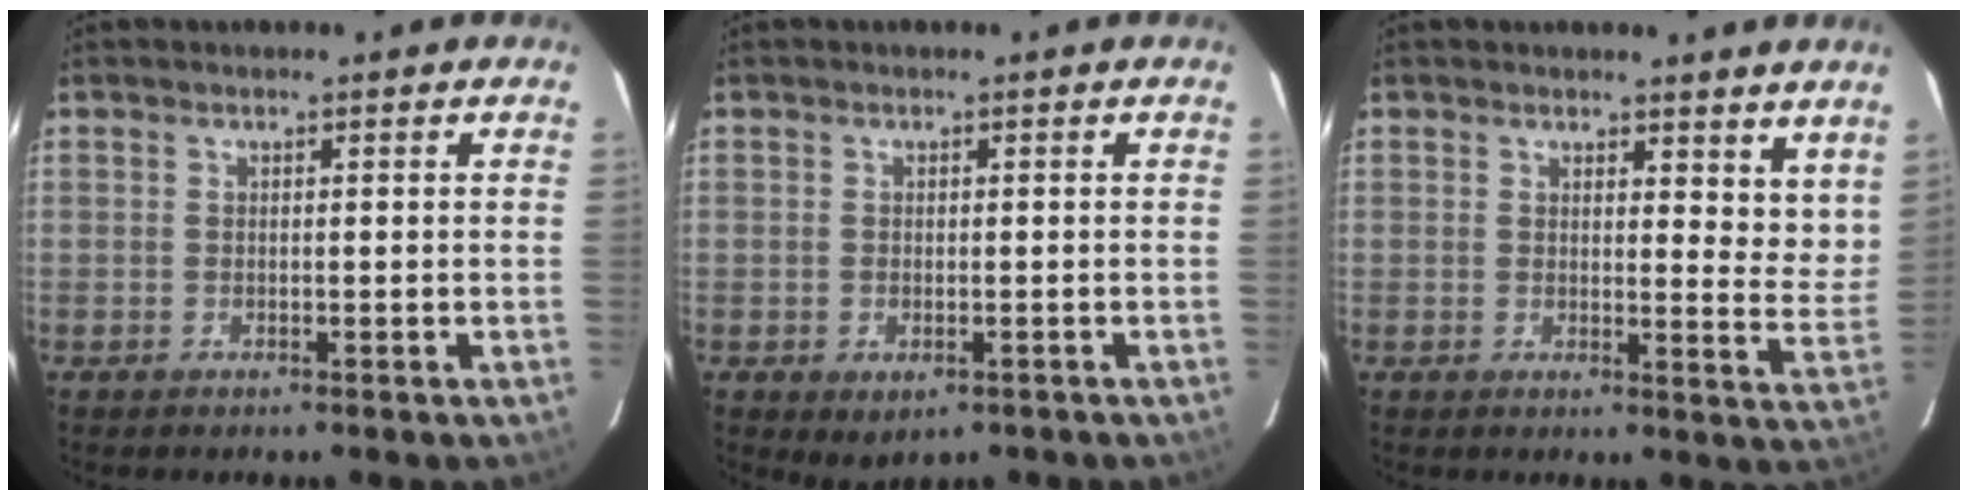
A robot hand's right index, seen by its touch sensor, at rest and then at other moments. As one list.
[{"total": 2.9, "force": [-1.4, 1.8, 1.8], "torque": [-0.026, -0.005, -0.007]}, {"total": 8.0, "force": [6.9, 2.9, 2.9], "torque": [-0.011, -0.029, 0.070]}]